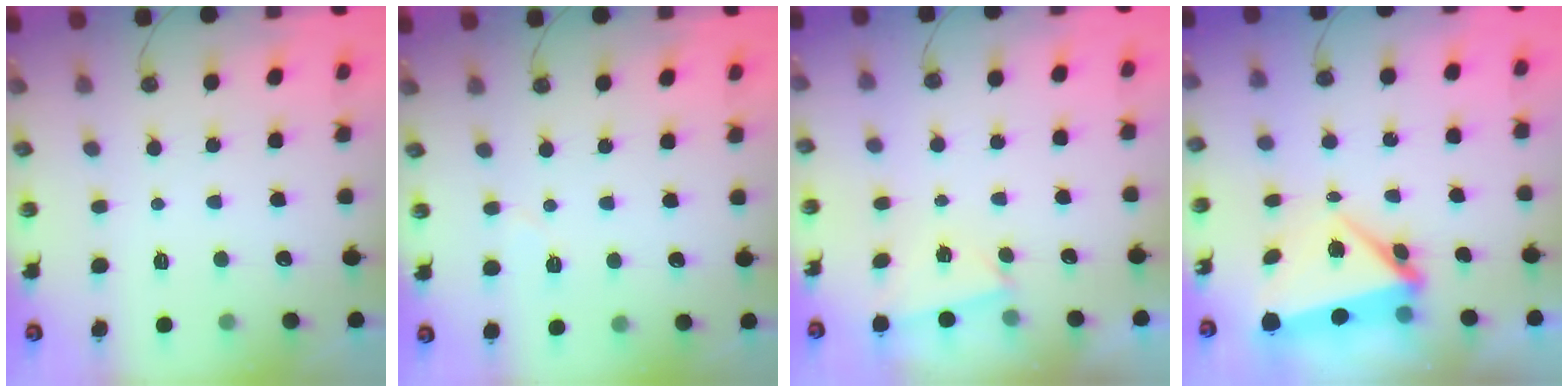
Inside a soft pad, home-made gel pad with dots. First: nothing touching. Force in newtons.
{"total": 4.0, "press": 3.9, "slide": 0.8}
{"total": 1.2, "press": 1.1, "slide": 0.5}
{"total": 10.6, "press": 5.6, "slide": 9.0}